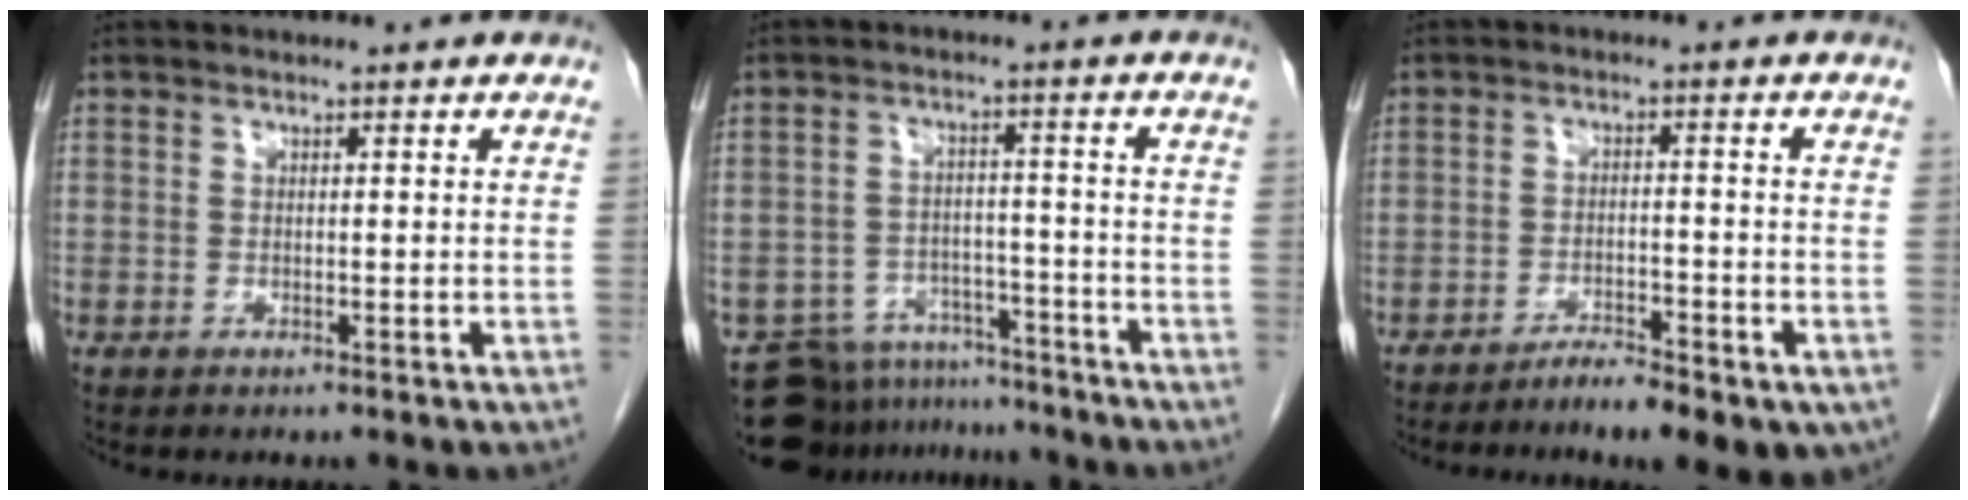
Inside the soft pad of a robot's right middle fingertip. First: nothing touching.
{"total": 12.7, "force": [-11.6, 4.9, 1.5], "torque": [-0.030, 0.017, -0.165]}
{"total": 7.9, "force": [-5.5, 2.1, 5.3], "torque": [-0.065, 0.002, -0.081]}